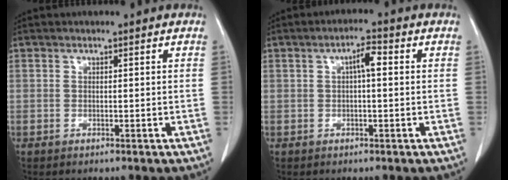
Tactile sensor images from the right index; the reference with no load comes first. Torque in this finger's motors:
{"motor_torque": [0.33, 0.04, 0.07, 0.03]}